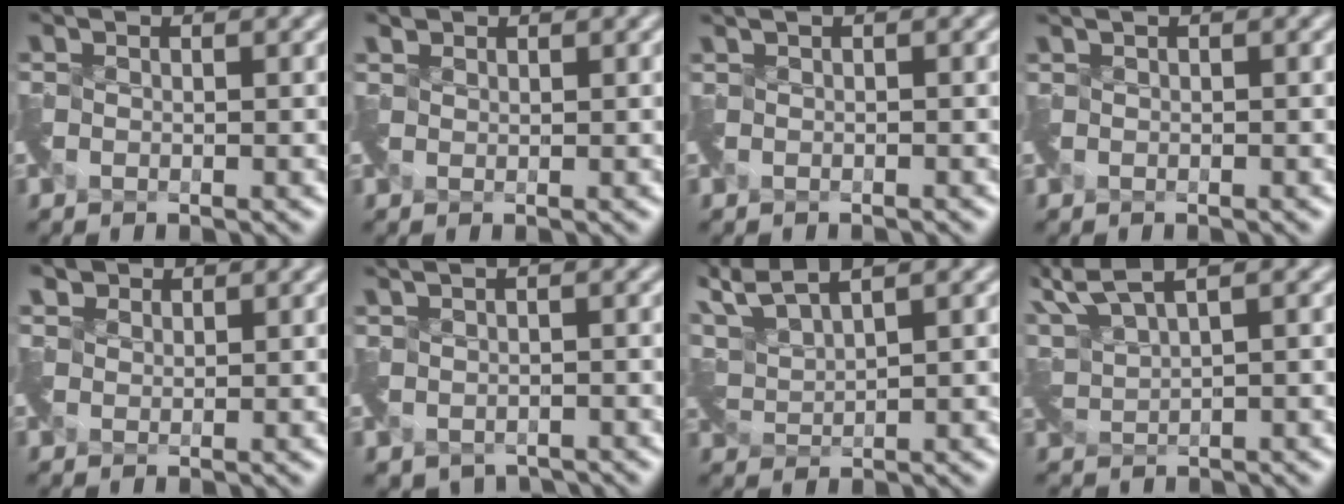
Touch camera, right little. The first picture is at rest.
{"total": 0.7, "force": [0.3, 0.1, -0.6], "torque": [0.006, 0.000, 0.013]}
{"total": 1.1, "force": [-0.4, 0.4, 0.9], "torque": [-0.017, -0.013, -0.009]}
{"total": 0.8, "force": [0.1, 0.3, 0.8], "torque": [-0.014, -0.004, -0.001]}
{"total": 1.2, "force": [0.7, 0.8, -0.5], "torque": [0.004, 0.000, 0.016]}
{"total": 3.3, "force": [-0.7, 2.2, 2.4], "torque": [-0.046, -0.022, -0.007]}
{"total": 5.1, "force": [4.6, 0.5, 2.0], "torque": [-0.057, 0.016, 0.089]}
{"total": 4.5, "force": [3.9, 0.7, 2.2], "torque": [-0.062, 0.015, 0.083]}